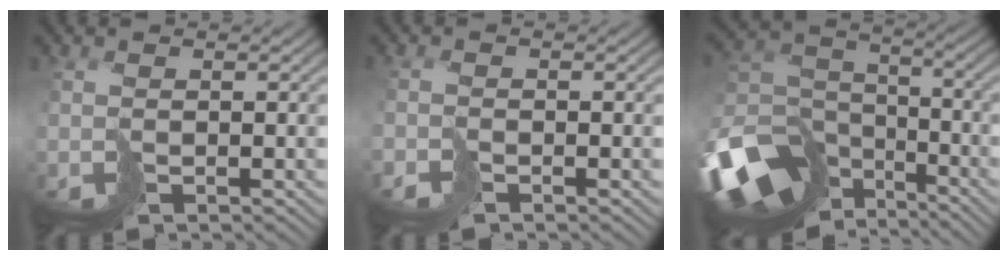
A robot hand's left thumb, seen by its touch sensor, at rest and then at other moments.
{"total": 1.3, "force": [-1.2, 0.4, 0.3], "torque": [-0.011, -0.005, -0.028]}
{"total": 15.4, "force": [-9.0, 10.1, 7.3], "torque": [-0.236, -0.040, -0.145]}